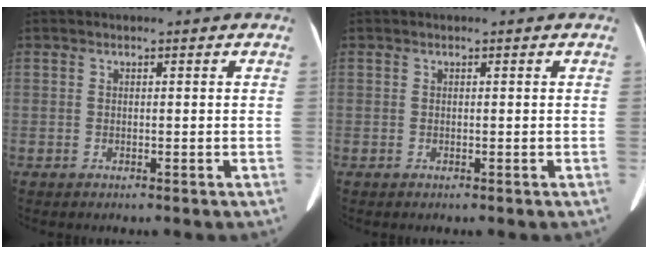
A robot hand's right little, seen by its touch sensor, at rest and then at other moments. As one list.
[{"total": 0.0}]